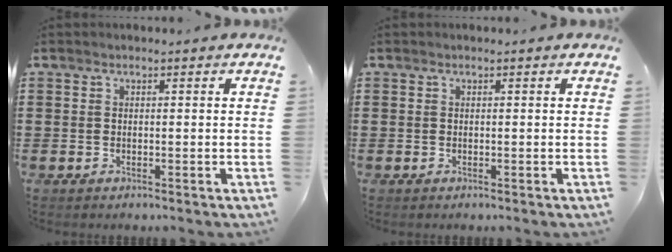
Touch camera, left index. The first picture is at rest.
{"total": 0.0}